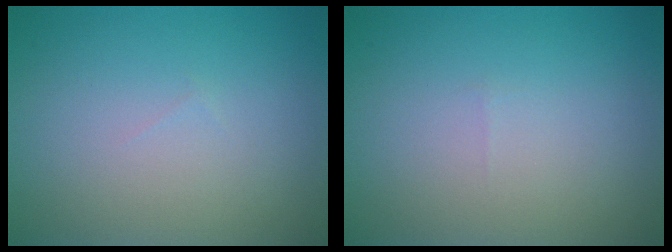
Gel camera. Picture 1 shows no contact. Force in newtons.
{"total": 0.0}